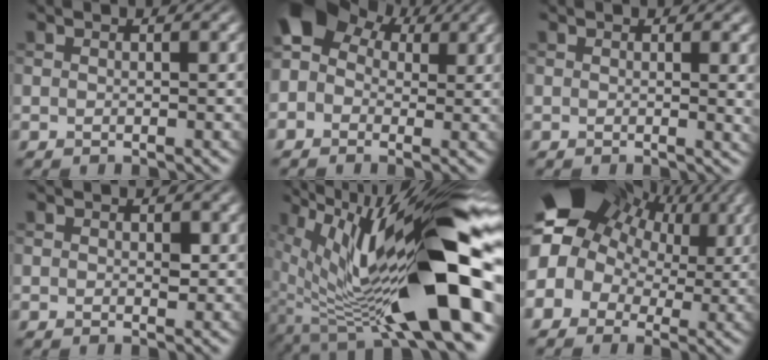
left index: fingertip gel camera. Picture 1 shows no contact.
{"total": 8.5, "force": [2.0, 6.6, 4.9], "torque": [-0.099, 0.031, 0.012]}
{"total": 1.9, "force": [0.5, 0.6, 1.7], "torque": [-0.015, -0.002, 0.006]}
{"total": 0.9, "force": [0.2, 0.6, 0.7], "torque": [-0.009, -0.004, 0.004]}
{"total": 18.1, "force": [0.3, 5.9, 17.1], "torque": [-0.281, 0.013, 0.008]}
{"total": 15.8, "force": [5.7, 11.6, 9.0], "torque": [-0.185, 0.036, 0.080]}